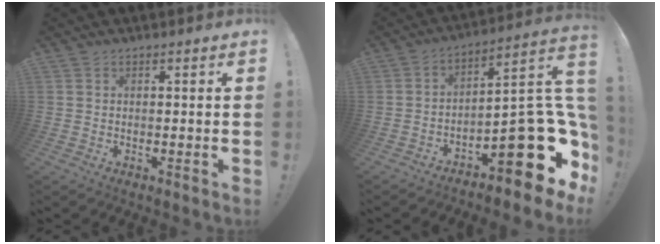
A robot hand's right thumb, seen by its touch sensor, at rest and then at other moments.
{"total": 19.4, "force": [-7.5, 7.2, 16.4], "torque": [-0.205, 0.030, -0.113]}